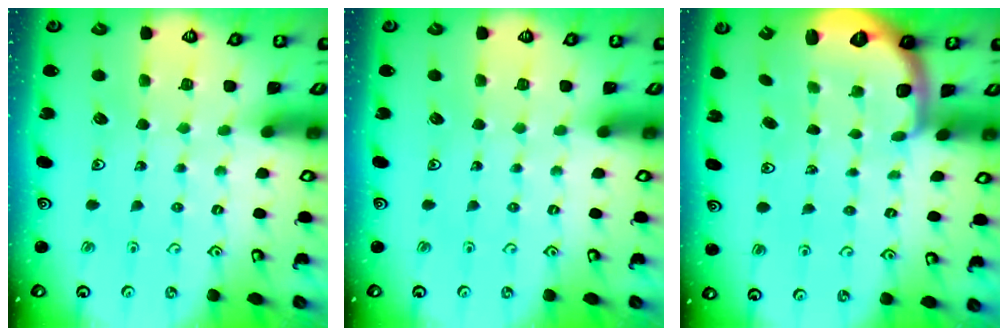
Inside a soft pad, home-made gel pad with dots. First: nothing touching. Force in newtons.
{"total": 0.0}
{"total": 1.9, "press": 1.8, "slide": 0.4}